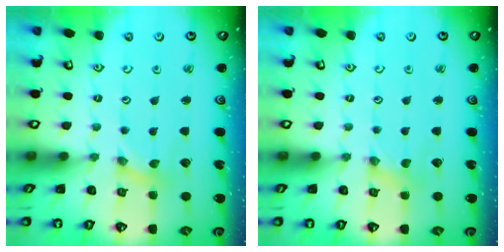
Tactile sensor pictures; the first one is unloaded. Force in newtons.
{"total": 0.0}